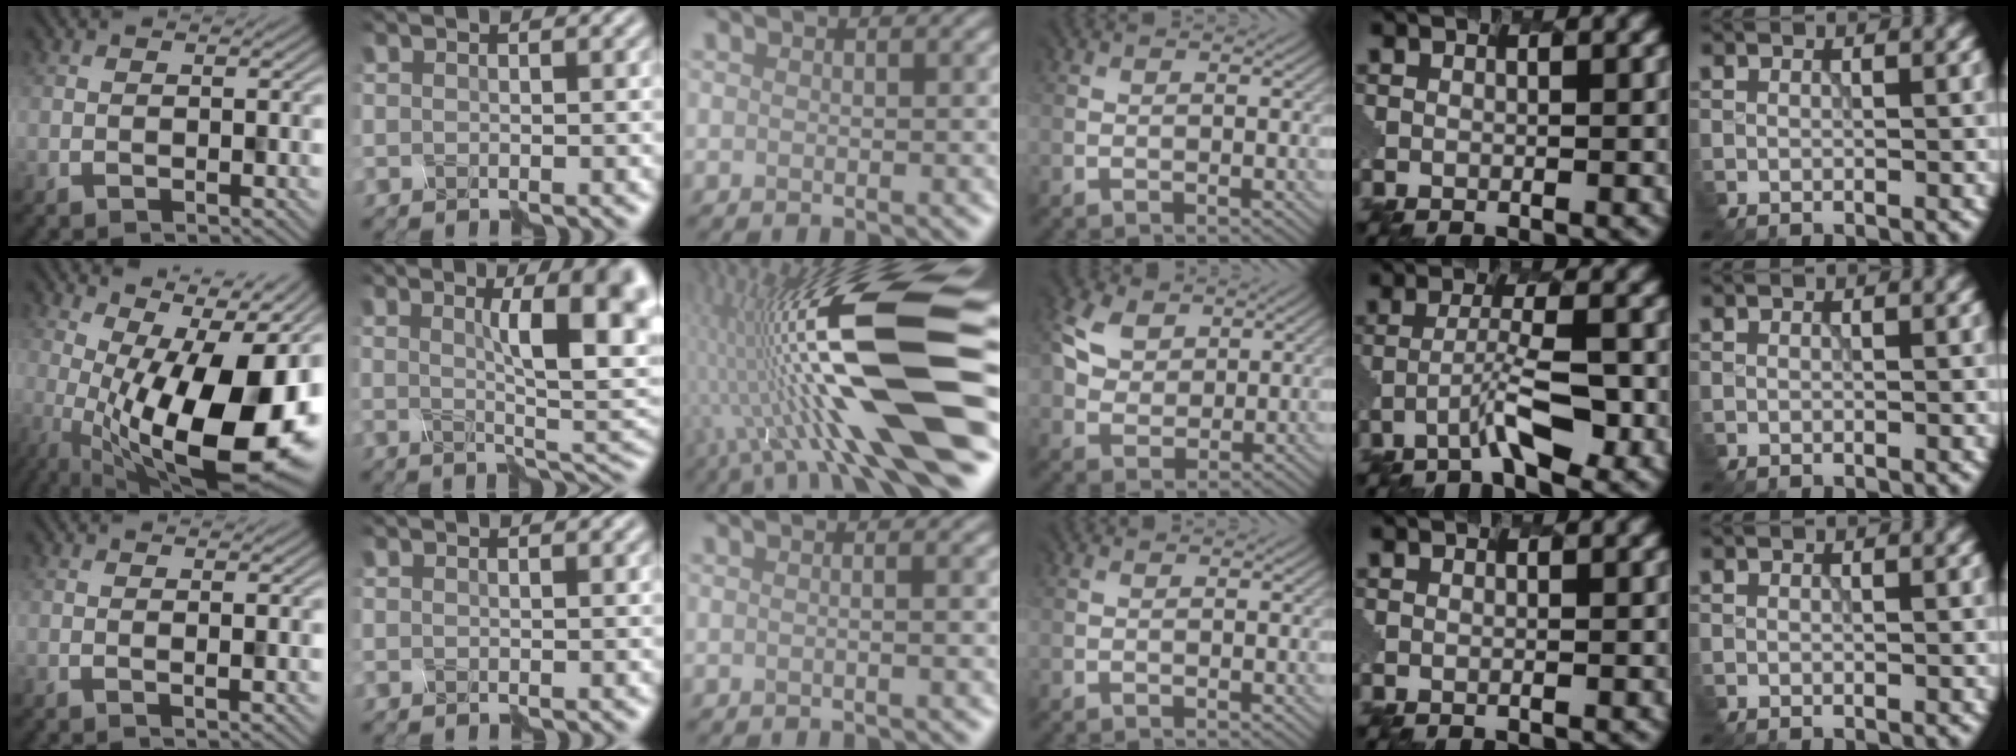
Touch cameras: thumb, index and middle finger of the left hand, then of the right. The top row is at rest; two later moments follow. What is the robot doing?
{"motion": "disassemble", "object": "hinged jar"}